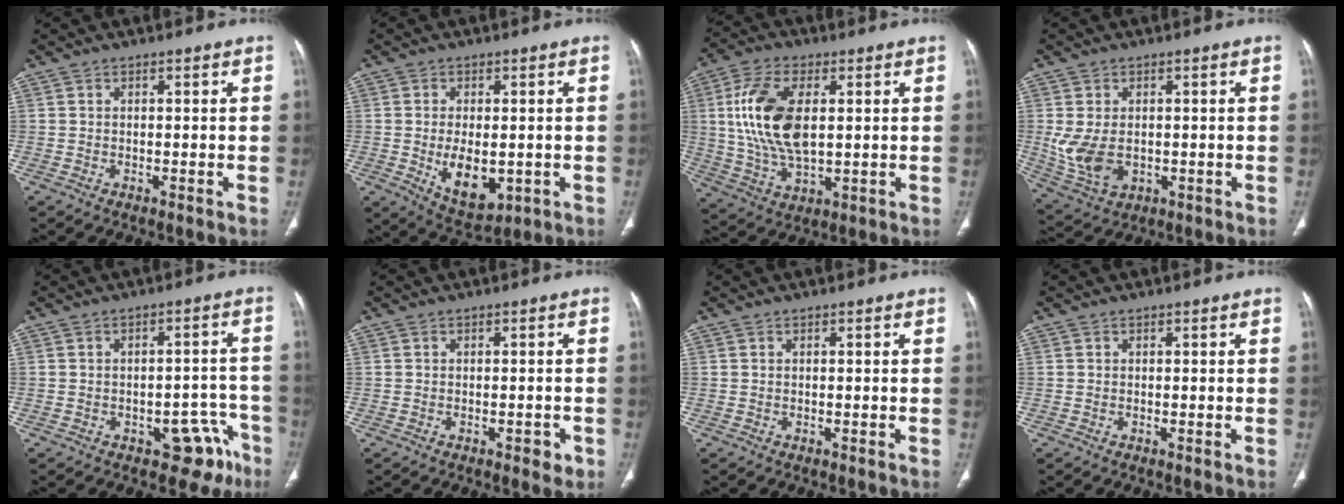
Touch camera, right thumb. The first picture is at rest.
{"total": 9.5, "force": [-1.6, 5.3, 7.6], "torque": [-0.108, -0.012, -0.010]}
{"total": 15.3, "force": [2.5, 8.1, 12.7], "torque": [-0.253, -0.004, 0.052]}
{"total": 8.2, "force": [-0.3, 5.6, 6.1], "torque": [-0.118, -0.008, 0.012]}
{"total": 8.6, "force": [-4.9, 5.1, 4.8], "torque": [-0.015, 0.042, -0.056]}
{"total": 2.2, "force": [-1.0, 1.1, 1.6], "torque": [-0.013, 0.002, -0.011]}
{"total": 0.0}
{"total": 0.0}